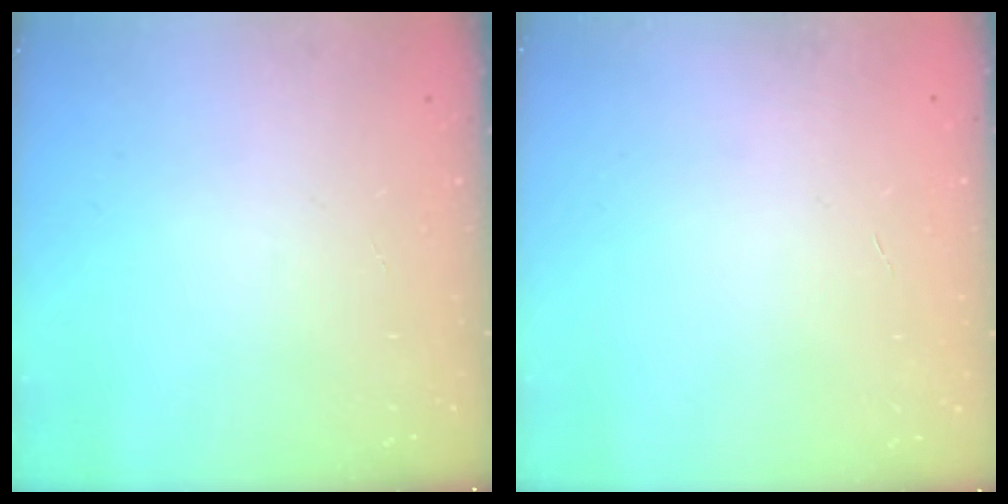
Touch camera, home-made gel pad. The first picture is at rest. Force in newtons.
{"total": 0.0}